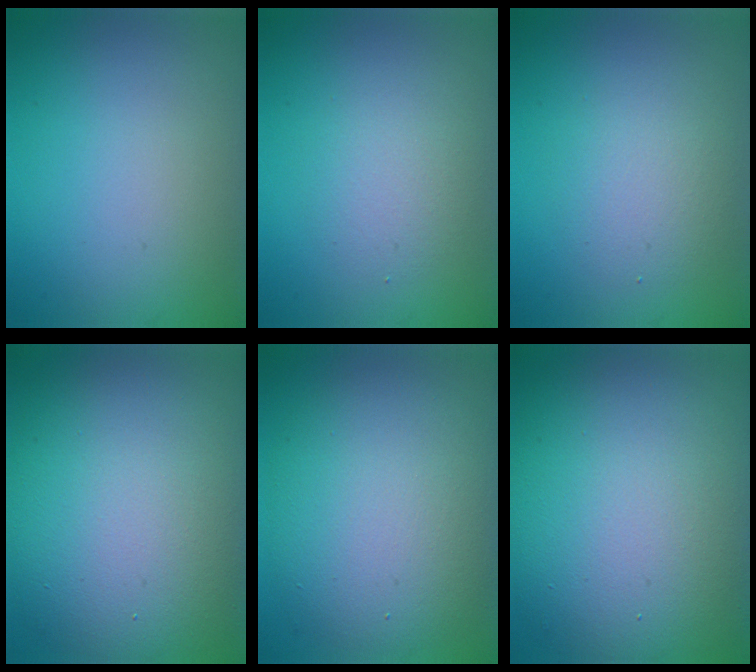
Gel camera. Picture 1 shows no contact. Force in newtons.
{"total": 2.5, "press": 2.5, "slide": 0.2}
{"total": 2.9, "press": 2.9, "slide": 0.2}
{"total": 13.7, "press": 13.7, "slide": 0.7}
{"total": 9.5, "press": 9.4, "slide": 0.5}
{"total": 14.6, "press": 14.6, "slide": 0.5}